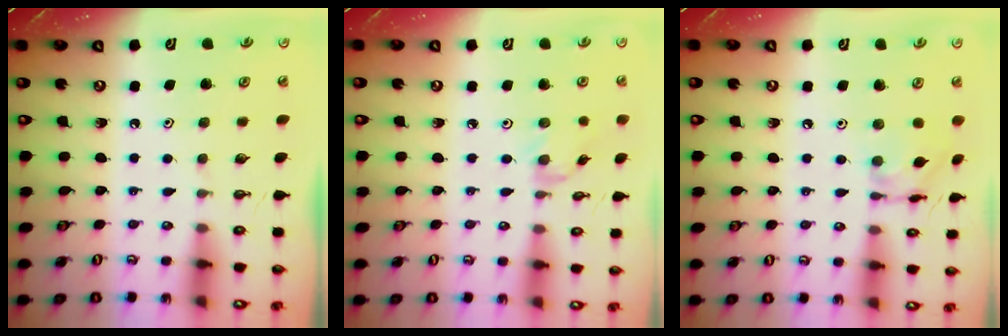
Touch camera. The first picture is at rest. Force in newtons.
{"total": 1.5, "press": 1.5, "slide": 0.3}
{"total": 8.0, "press": 8.0, "slide": 0.3}